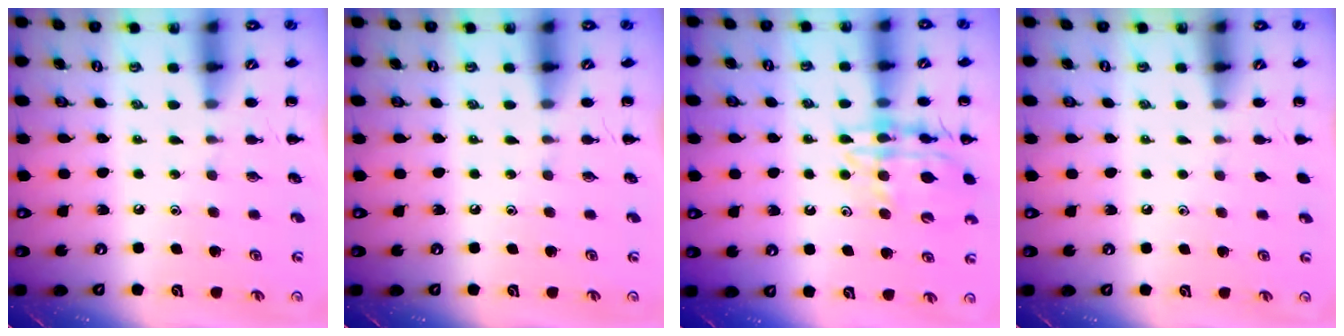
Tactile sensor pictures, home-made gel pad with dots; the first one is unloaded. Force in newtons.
{"total": 0.0}
{"total": 14.5, "press": 14.3, "slide": 2.4}
{"total": 0.6, "press": 0.6, "slide": 0.1}